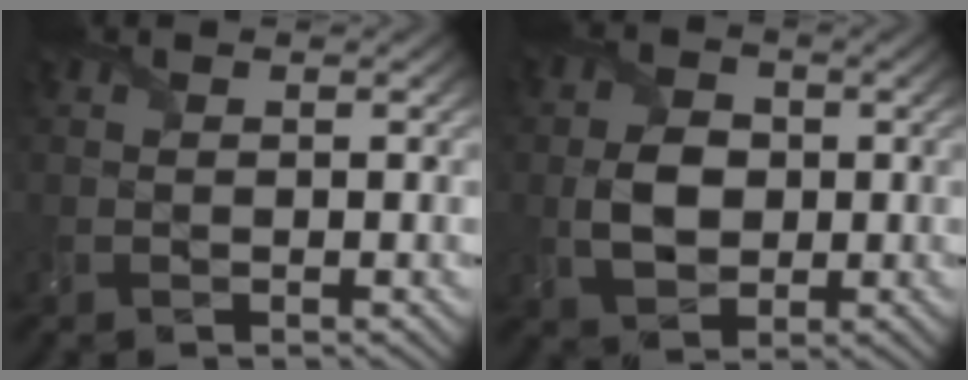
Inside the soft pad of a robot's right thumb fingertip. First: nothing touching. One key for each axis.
{"total": 5.0, "fx": -0.3, "fy": 3.8, "fz": 3.2, "tx": -0.071, "ty": -0.003, "tz": -0.007}